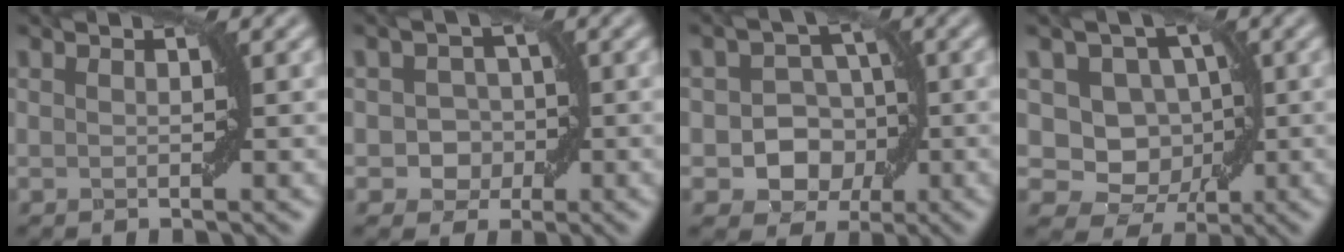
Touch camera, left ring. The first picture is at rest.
{"total": 2.8, "force": [-0.5, 2.5, 1.2], "torque": [0.005, 0.001, -0.014]}
{"total": 5.0, "force": [-1.1, 4.2, 2.5], "torque": [-0.008, 0.001, -0.031]}
{"total": 7.1, "force": [1.2, 5.9, 3.8], "torque": [-0.036, 0.005, -0.001]}